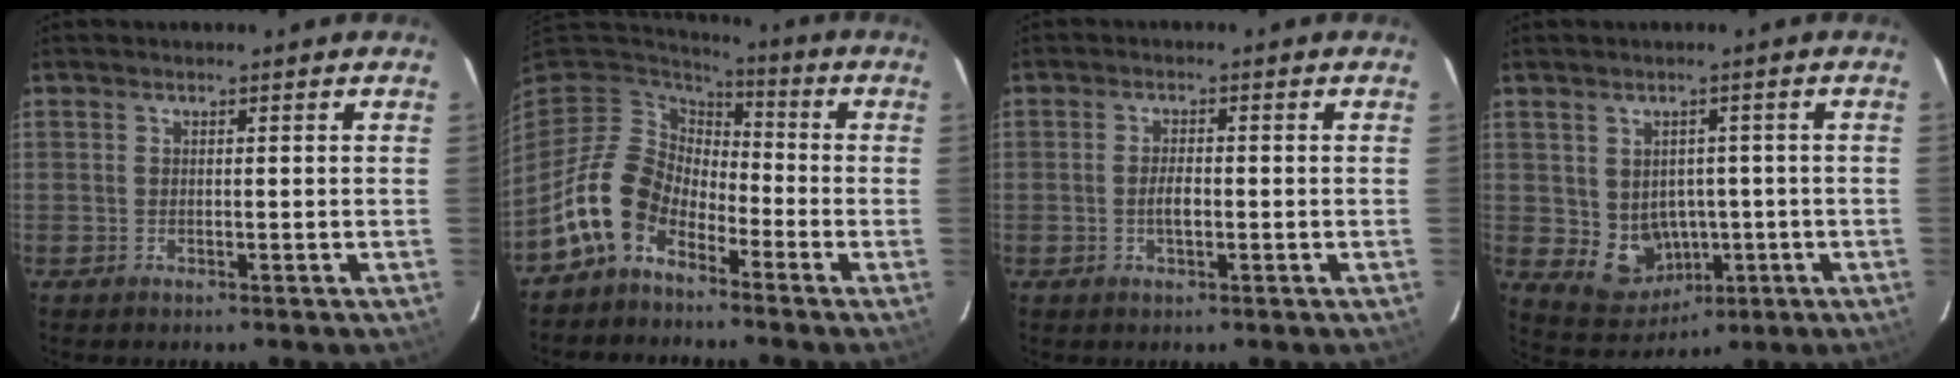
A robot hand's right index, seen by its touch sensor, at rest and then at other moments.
{"total": 12.1, "force": [-7.2, 7.6, 6.1], "torque": [-0.128, 0.019, -0.145]}
{"total": 2.6, "force": [-0.6, 1.0, 2.3], "torque": [-0.043, -0.001, -0.011]}
{"total": 7.6, "force": [-0.9, 6.9, 3.0], "torque": [-0.069, 0.002, 0.013]}